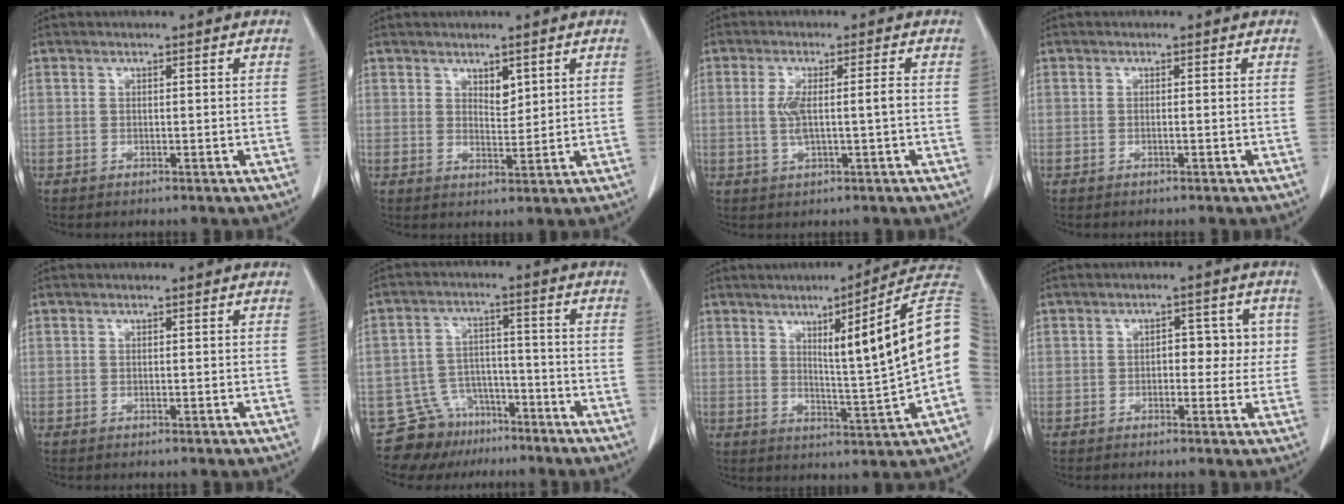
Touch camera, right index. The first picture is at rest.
{"total": 2.8, "force": [1.7, 1.4, 1.8], "torque": [-0.026, -0.007, 0.034]}
{"total": 4.6, "force": [-0.1, 0.6, 4.6], "torque": [-0.091, 0.003, 0.003]}
{"total": 0.0}
{"total": 0.0}
{"total": 8.7, "force": [-6.7, 5.5, 0.3], "torque": [0.003, 0.040, -0.107]}
{"total": 14.6, "force": [2.4, -1.0, 14.3], "torque": [-0.187, 0.006, 0.032]}
{"total": 5.2, "force": [0.4, 3.1, 4.2], "torque": [-0.038, 0.020, 0.006]}